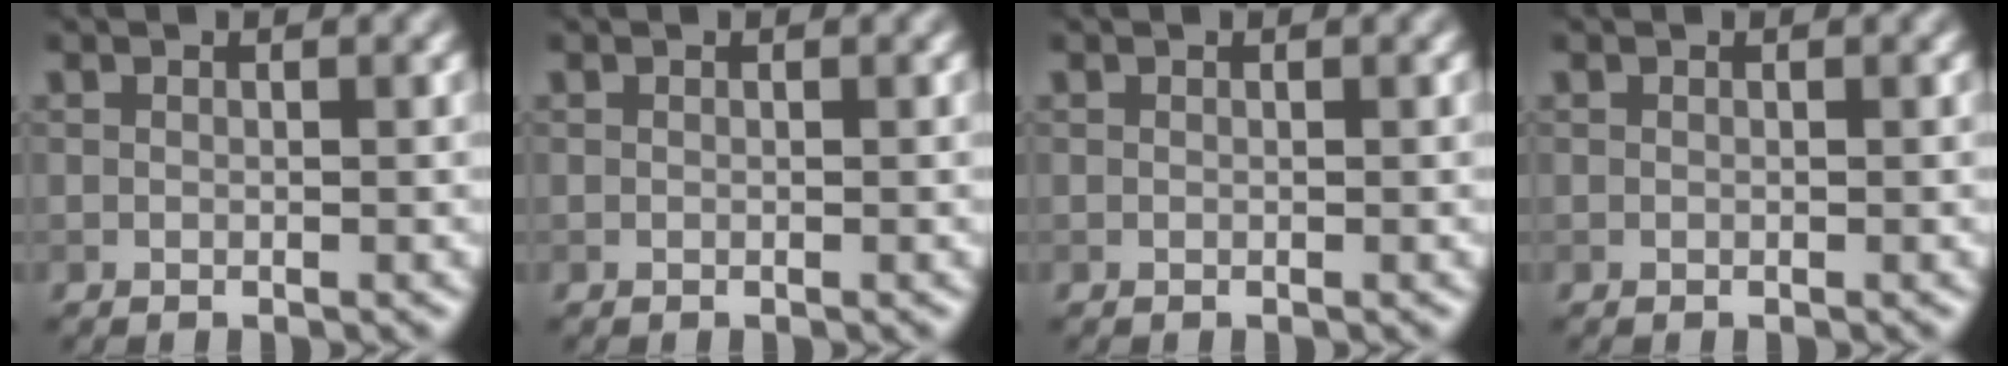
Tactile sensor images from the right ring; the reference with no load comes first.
{"total": 0.0}
{"total": 0.0}
{"total": 0.0}